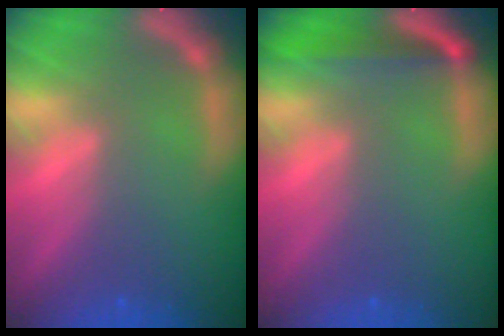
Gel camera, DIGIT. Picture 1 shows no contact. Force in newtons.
{"total": 3.4}